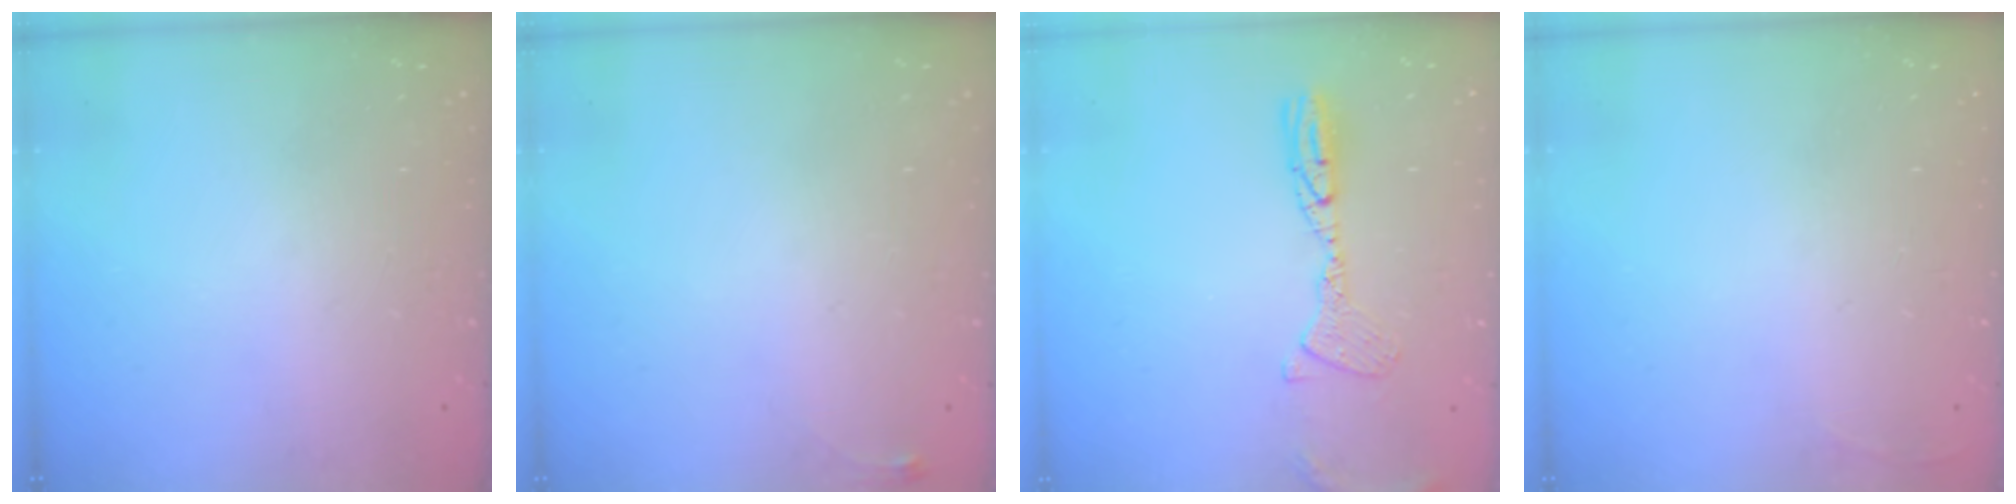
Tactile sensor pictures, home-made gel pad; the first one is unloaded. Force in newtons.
{"total": 3.4, "press": 3.4, "slide": 0.5}
{"total": 11.8, "press": 11.6, "slide": 2.1}
{"total": 2.7, "press": 2.6, "slide": 1.0}